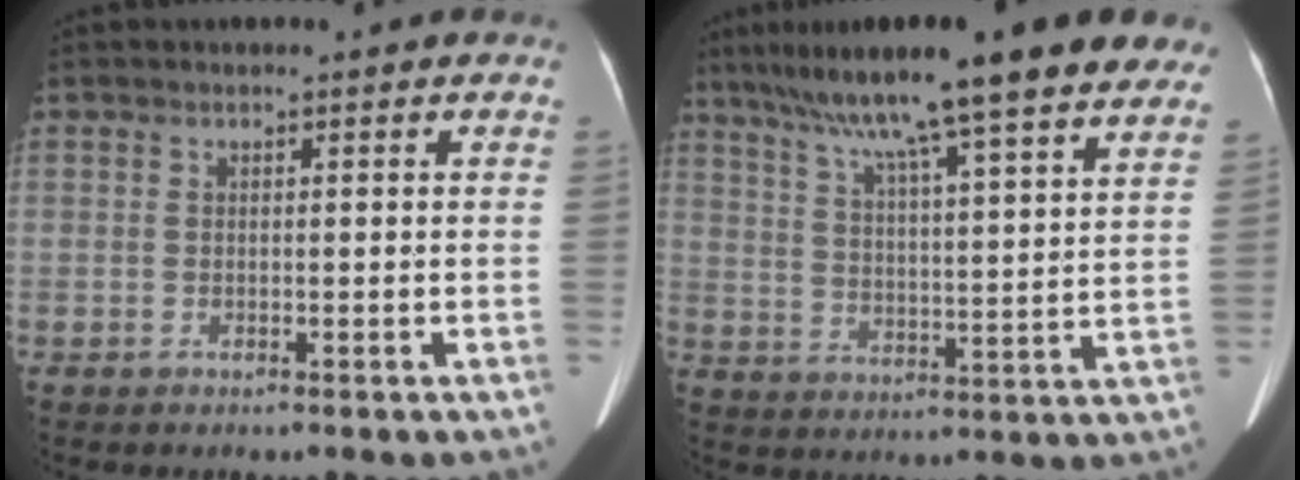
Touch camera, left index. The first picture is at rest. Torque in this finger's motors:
{"motor_torque": [0.91, -1.23, 0.30, 0.21]}